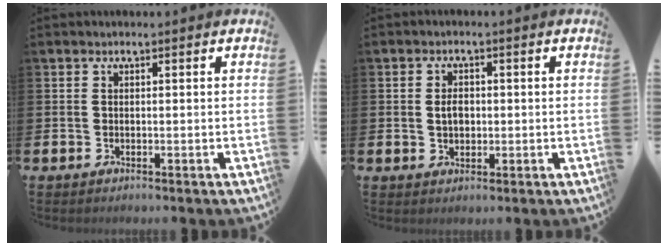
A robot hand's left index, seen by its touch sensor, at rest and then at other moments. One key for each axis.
{"total": 2.5, "fx": 0.1, "fy": 1.7, "fz": 1.7, "tx": -0.018, "ty": 0.002, "tz": -0.003}